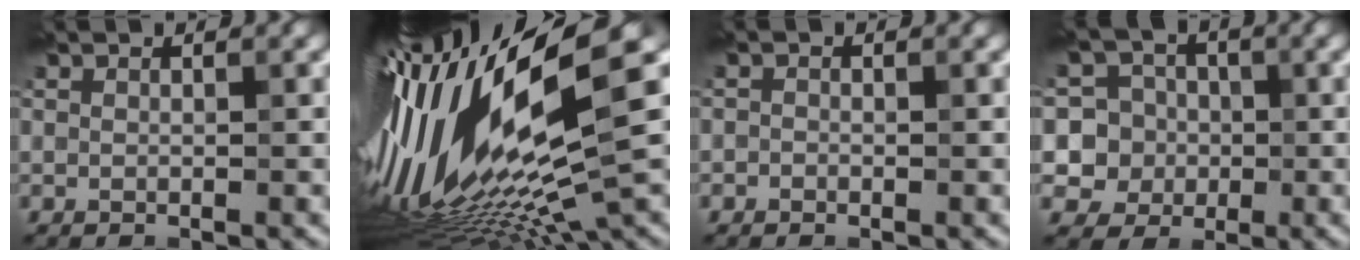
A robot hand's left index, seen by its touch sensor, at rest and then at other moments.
{"total": 19.5, "force": [-0.6, 4.1, 19.0], "torque": [-0.355, -0.024, -0.005]}
{"total": 0.7, "force": [-0.5, 0.4, 0.0], "torque": [0.007, 0.001, -0.018]}
{"total": 6.0, "force": [0.0, 5.8, 1.7], "torque": [-0.024, 0.021, -0.024]}